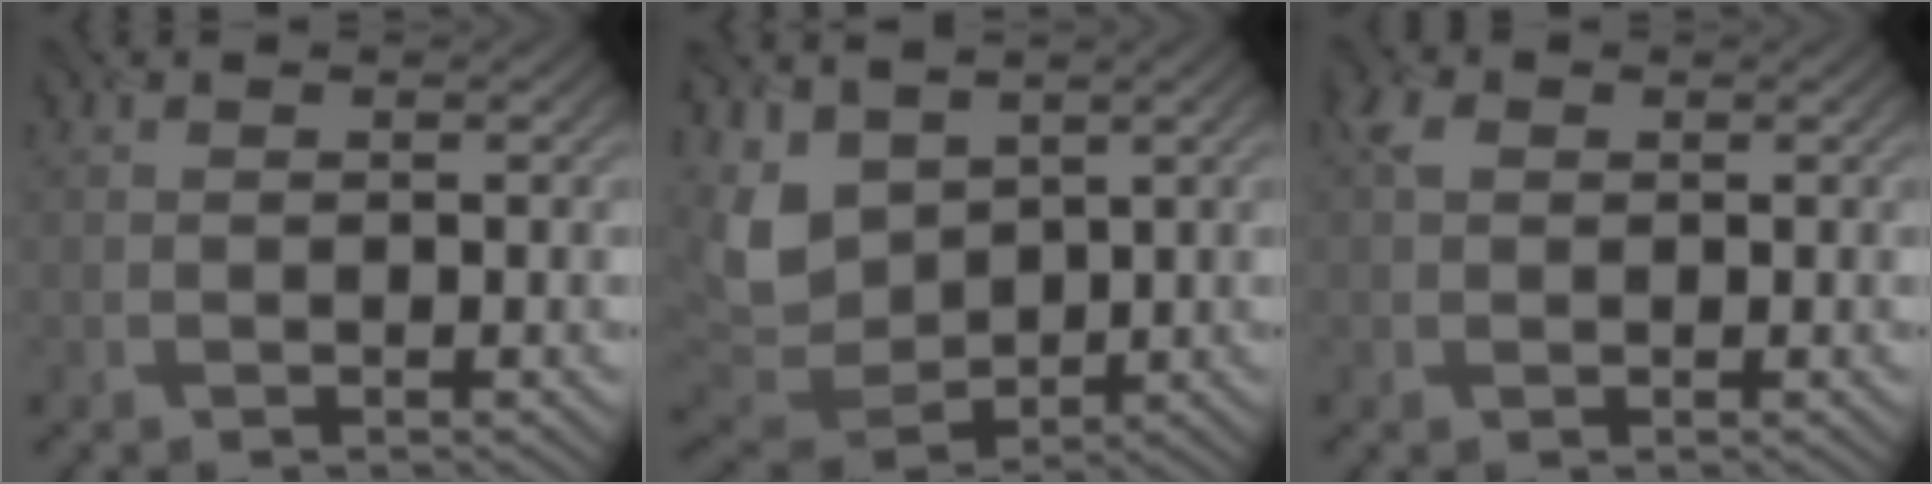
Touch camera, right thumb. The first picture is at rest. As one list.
[{"total": 8.7, "force": [3.7, 6.0, 5.2], "torque": [-0.157, -0.010, 0.077]}, {"total": 1.9, "force": [0.5, 1.5, 1.1], "torque": [-0.026, 0.005, 0.005]}]